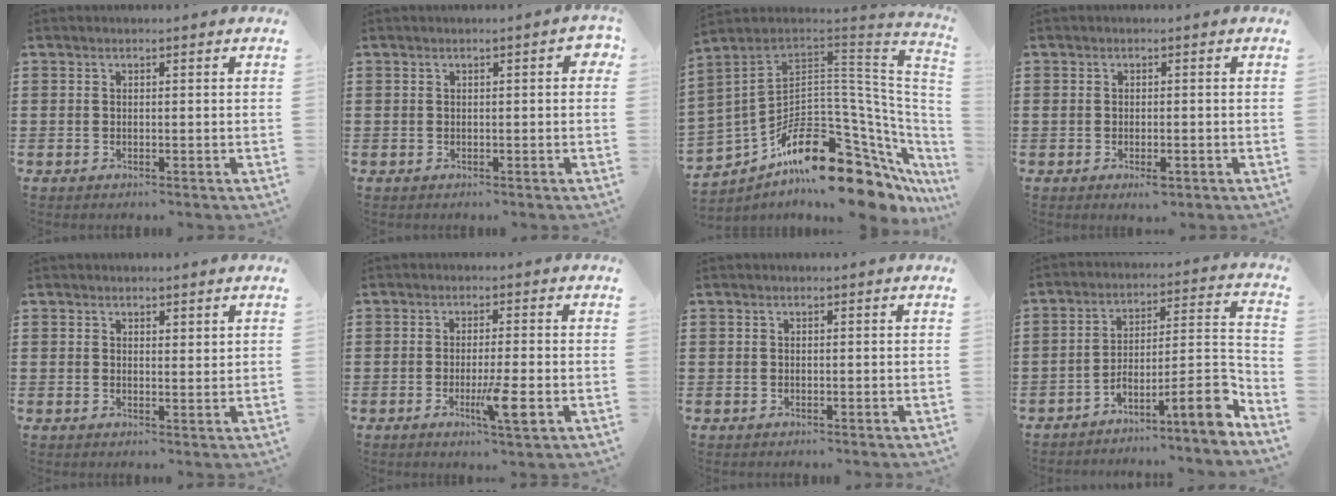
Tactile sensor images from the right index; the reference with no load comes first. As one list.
[{"total": 1.0, "force": [0.1, 0.3, 0.9], "torque": [-0.018, 0.003, 0.001]}, {"total": 17.1, "force": [-10.6, 6.6, 11.7], "torque": [-0.210, 0.010, -0.185]}, {"total": 1.7, "force": [-0.7, 0.7, 1.3], "torque": [-0.025, -0.001, -0.013]}, {"total": 1.5, "force": [1.4, 0.5, 0.1], "torque": [-0.004, 0.003, 0.027]}, {"total": 5.7, "force": [-2.0, 0.4, 5.3], "torque": [-0.100, -0.019, -0.036]}, {"total": 0.0}, {"total": 8.8, "force": [-5.8, 0.9, 6.5], "torque": [-0.096, -0.008, -0.112]}]